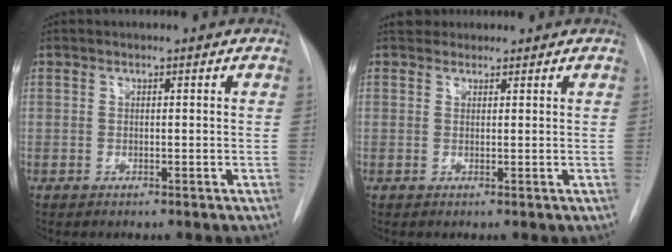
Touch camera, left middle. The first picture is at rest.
{"total": 2.4, "force": [2.1, 1.2, 0.0], "torque": [0.008, 0.017, 0.029]}